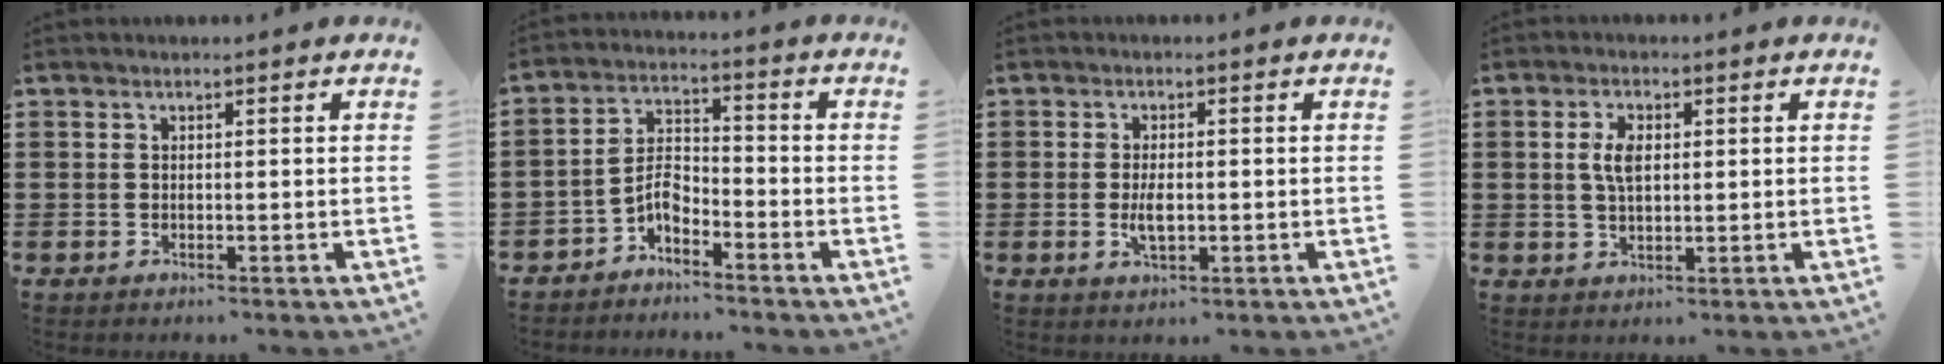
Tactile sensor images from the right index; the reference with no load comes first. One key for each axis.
{"total": 4.2, "fx": -3.1, "fy": 1.7, "fz": 2.2, "tx": -0.050, "ty": 0.004, "tz": -0.063}
{"total": 3.4, "fx": -0.4, "fy": 1.4, "fz": 3.1, "tx": -0.064, "ty": -0.002, "tz": -0.009}
{"total": 4.2, "fx": 0.7, "fy": 2.1, "fz": 3.6, "tx": -0.075, "ty": 0.011, "tz": 0.010}